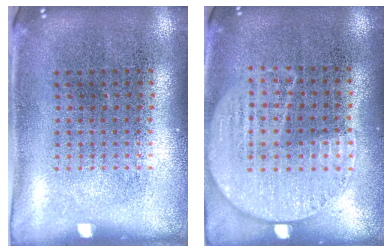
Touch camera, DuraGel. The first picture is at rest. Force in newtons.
{"total": 1.1, "press": 1.0, "slide": 0.5}